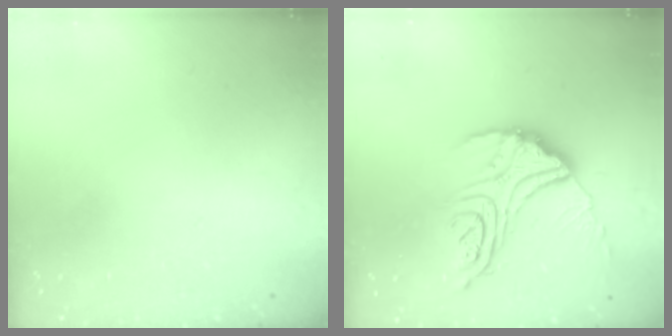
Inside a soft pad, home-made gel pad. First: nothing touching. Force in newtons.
{"total": 18.5, "press": 18.5, "slide": 1.6}